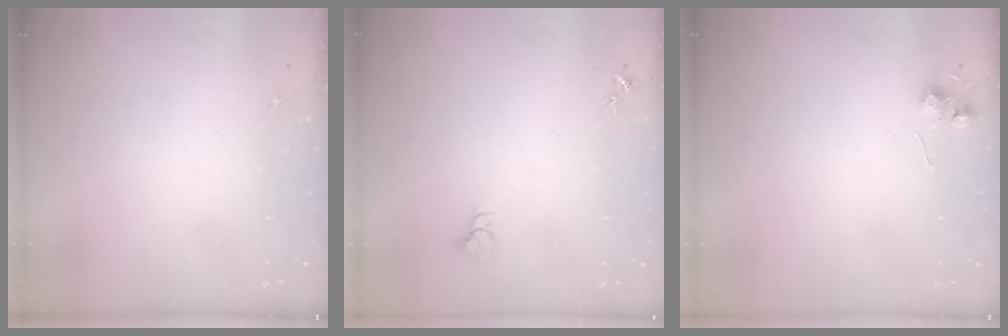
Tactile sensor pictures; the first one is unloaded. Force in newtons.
{"total": 2.8, "press": 2.8, "slide": 0.1}
{"total": 5.5, "press": 5.5, "slide": 0.5}